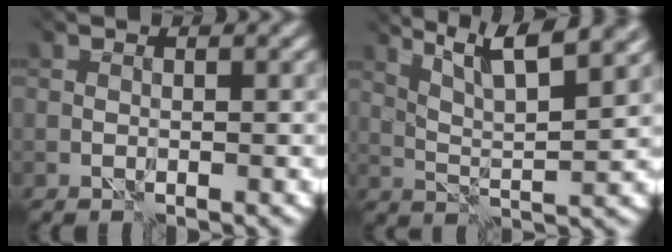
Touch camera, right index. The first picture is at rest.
{"total": 7.8, "force": [5.7, 0.5, 5.3], "torque": [-0.079, 0.017, 0.090]}